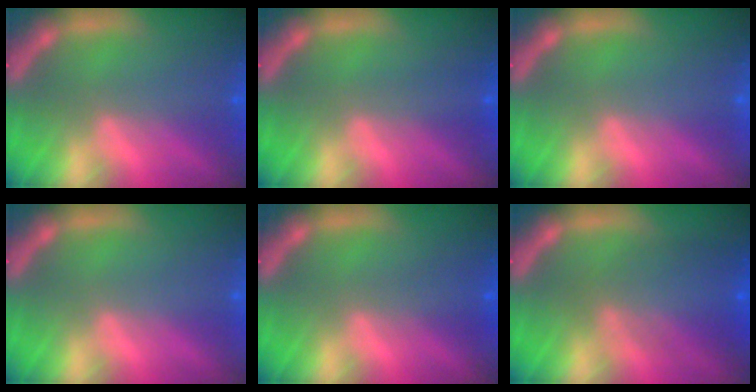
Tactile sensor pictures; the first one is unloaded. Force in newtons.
{"total": 1.0}
{"total": 0.0}
{"total": 0.0}
{"total": 1.5}
{"total": 5.5}